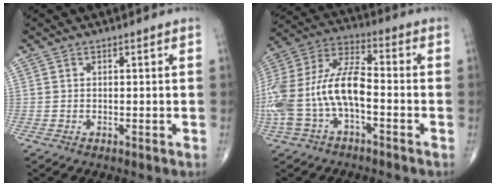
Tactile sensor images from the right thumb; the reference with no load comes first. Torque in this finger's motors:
{"motor_torque": [0.95, 0.18, 2.24, -0.38, 0.69]}